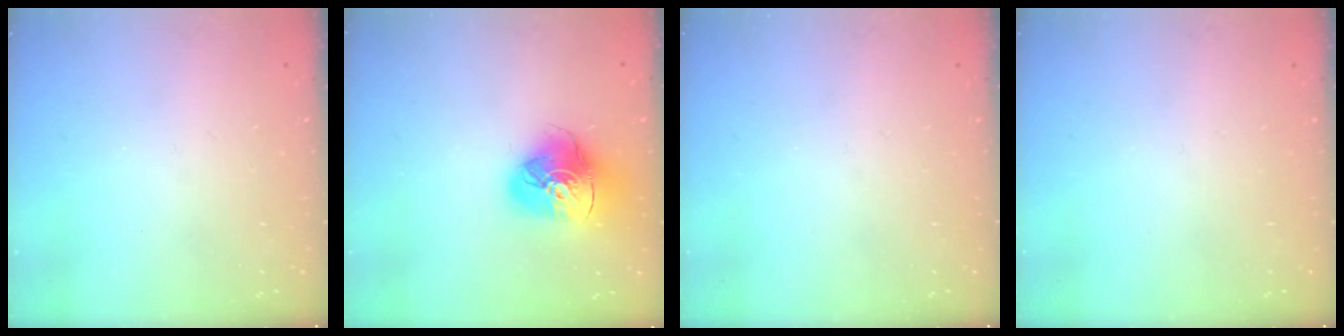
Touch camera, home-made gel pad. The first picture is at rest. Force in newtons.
{"total": 15.7, "press": 15.6, "slide": 1.9}
{"total": 0.0}
{"total": 0.0}